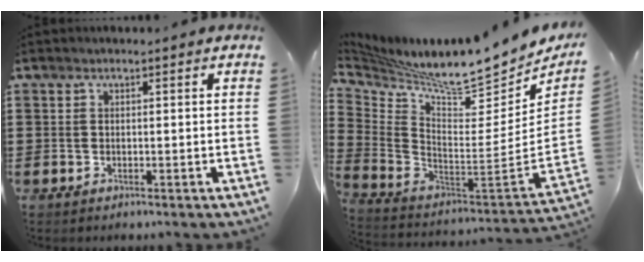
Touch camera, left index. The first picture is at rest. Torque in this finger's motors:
{"motor_torque": [-0.68, -1.12, 0.23, 0.05]}